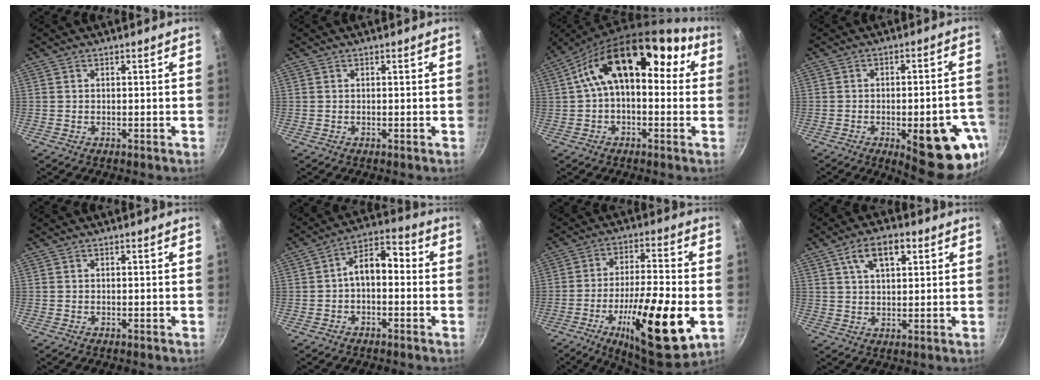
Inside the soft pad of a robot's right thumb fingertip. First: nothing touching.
{"total": 0.0}
{"total": 15.5, "force": [3.2, 9.3, 11.9], "torque": [-0.156, 0.042, 0.029]}
{"total": 18.0, "force": [-6.9, 6.4, 15.4], "torque": [-0.149, 0.017, -0.082]}
{"total": 0.0}
{"total": 8.1, "force": [-0.8, 4.9, 6.4], "torque": [-0.081, 0.040, -0.025]}
{"total": 21.4, "force": [-6.8, 5.9, 19.4], "torque": [-0.306, 0.021, -0.107]}
{"total": 8.5, "force": [3.7, 4.4, 6.3], "torque": [-0.091, 0.001, 0.060]}